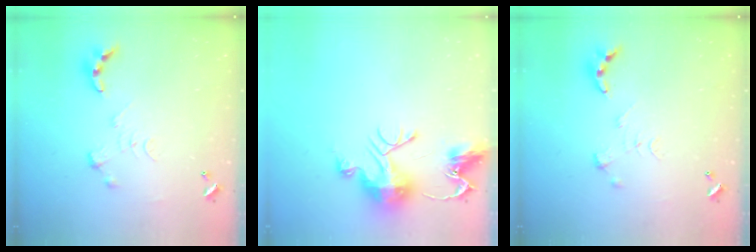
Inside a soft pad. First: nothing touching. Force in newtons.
{"total": 12.0, "press": 12.0, "slide": 1.1}
{"total": 0.0}